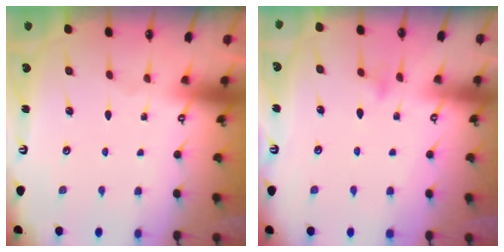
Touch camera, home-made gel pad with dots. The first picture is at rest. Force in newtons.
{"total": 7.6, "press": 7.6, "slide": 0.7}